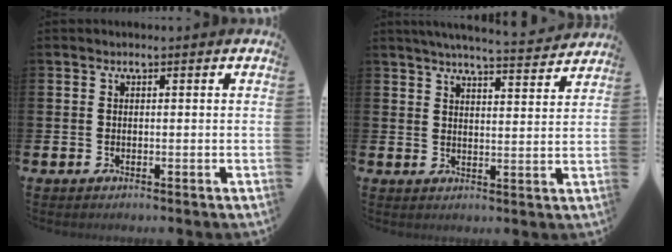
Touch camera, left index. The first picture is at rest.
{"total": 5.5, "force": [5.4, -0.2, 1.3], "torque": [-0.029, -0.033, 0.092]}